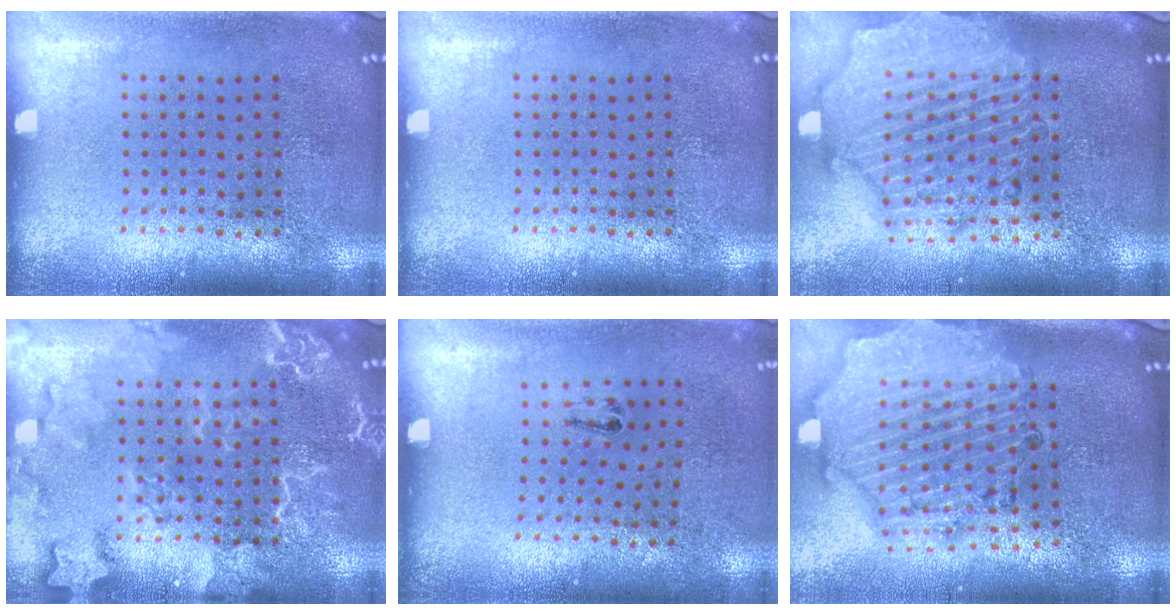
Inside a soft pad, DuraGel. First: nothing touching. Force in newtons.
{"total": 0.0}
{"total": 3.1, "press": 2.7, "slide": 1.5}
{"total": 4.2, "press": 4.2, "slide": 0.6}
{"total": 0.6, "press": 0.2, "slide": 0.5}
{"total": 2.4, "press": 2.3, "slide": 0.7}